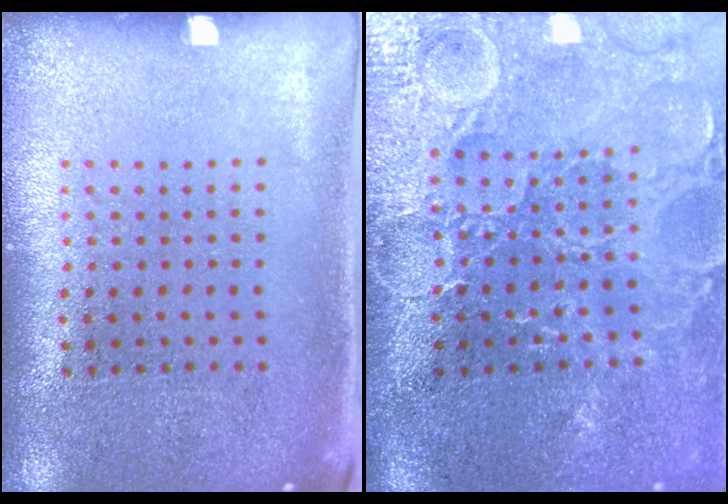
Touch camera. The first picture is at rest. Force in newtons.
{"total": 4.0, "press": 3.7, "slide": 1.5}